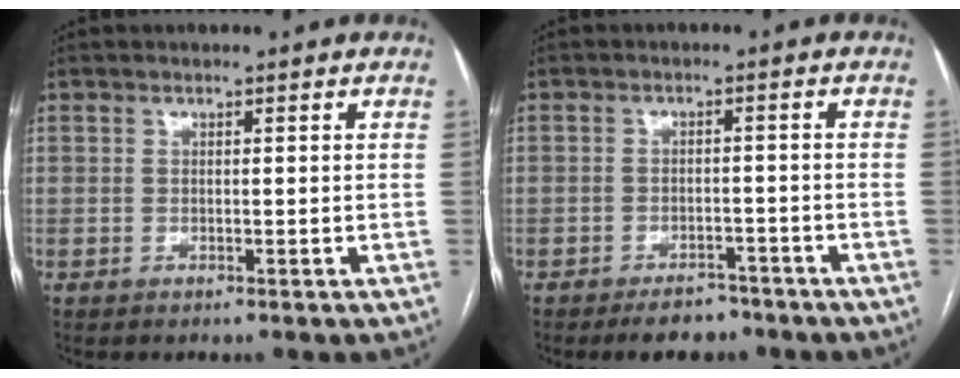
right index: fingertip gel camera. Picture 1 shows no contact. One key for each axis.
{"total": 5.0, "fx": -4.0, "fy": 2.2, "fz": 1.8, "tx": -0.026, "ty": 0.002, "tz": -0.057}